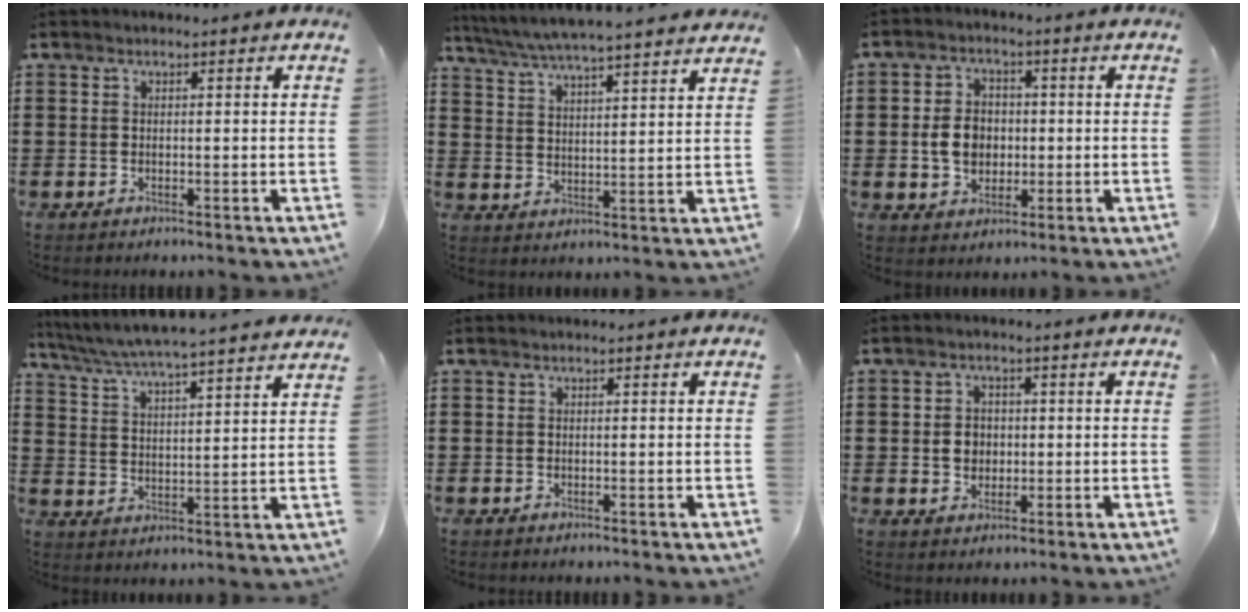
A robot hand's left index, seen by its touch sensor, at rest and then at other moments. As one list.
[{"total": 5.3, "force": [5.0, -0.4, 1.5], "torque": [-0.052, -0.031, 0.085]}, {"total": 5.8, "force": [-0.4, 4.5, 3.7], "torque": [-0.079, 0.005, -0.013]}, {"total": 4.9, "force": [4.7, -0.5, 1.3], "torque": [-0.049, -0.034, 0.077]}, {"total": 0.0}, {"total": 3.2, "force": [-0.1, 2.8, 1.5], "torque": [-0.031, 0.005, -0.008]}]